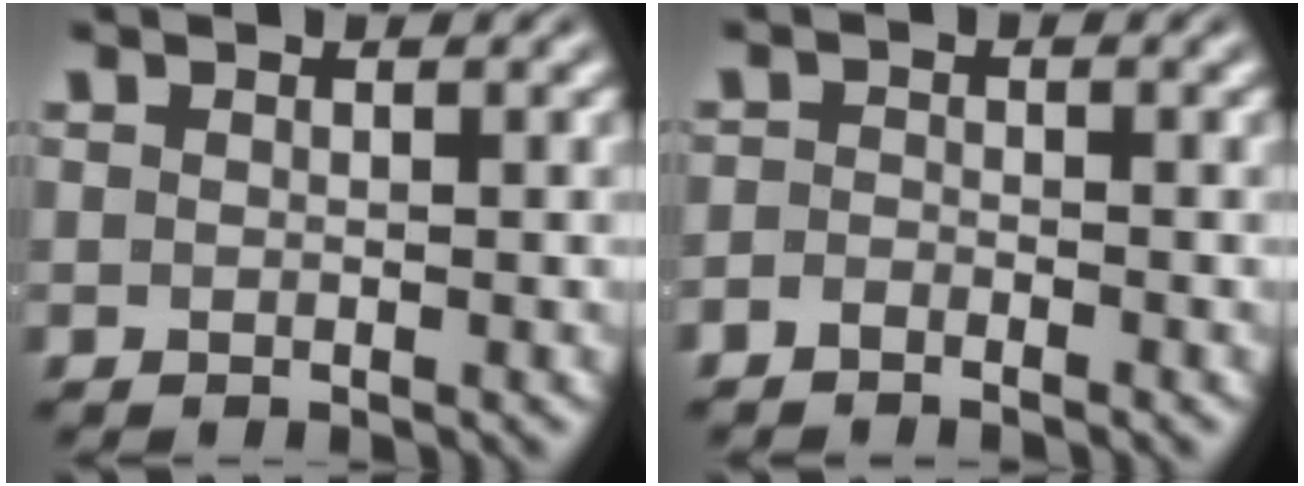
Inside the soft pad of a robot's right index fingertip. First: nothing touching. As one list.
[{"total": 1.6, "force": [-1.6, -0.1, -0.1], "torque": [0.003, -0.011, -0.026]}]